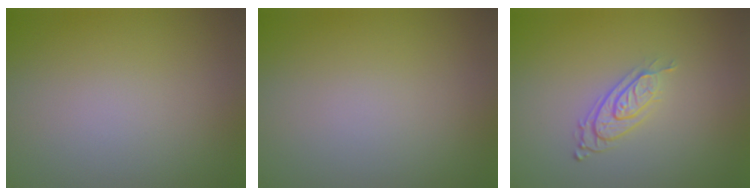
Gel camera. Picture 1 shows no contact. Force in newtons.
{"total": 0.0}
{"total": 2.9, "press": 1.9, "slide": 2.1}